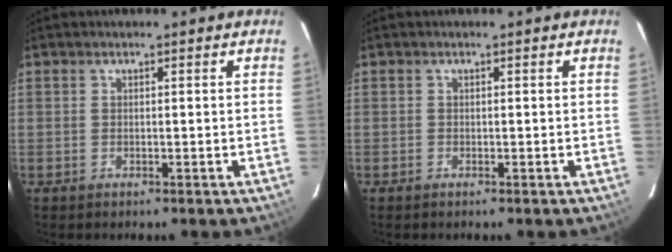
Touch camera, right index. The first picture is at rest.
{"total": 0.0}